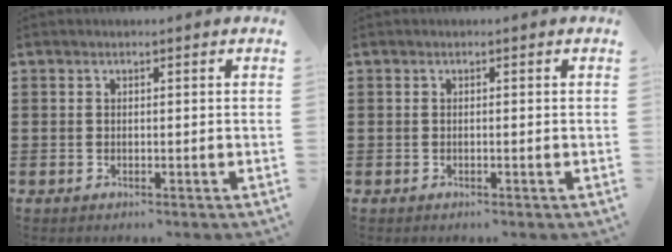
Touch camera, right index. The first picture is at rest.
{"total": 0.0}